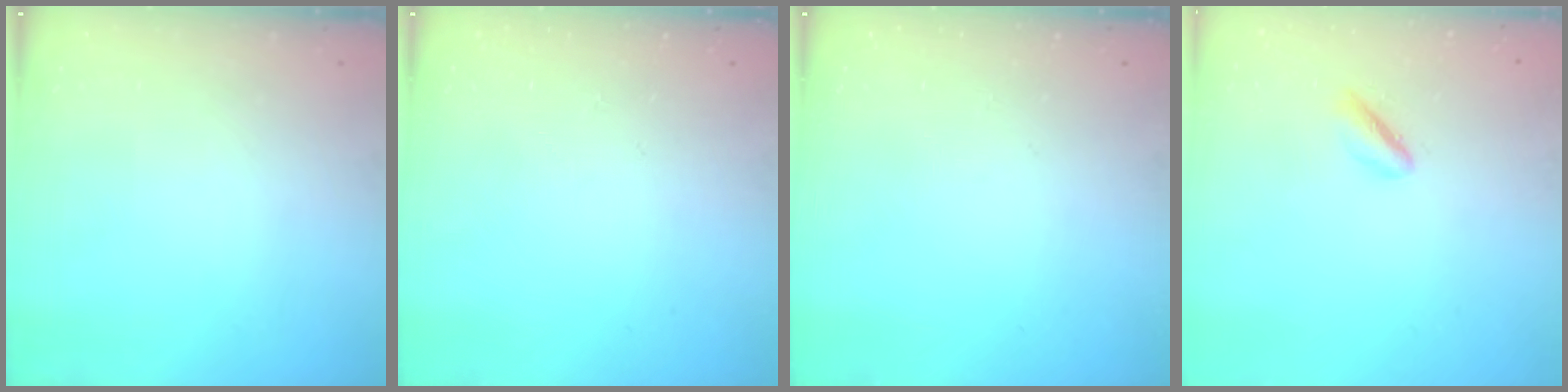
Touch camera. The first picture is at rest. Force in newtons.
{"total": 0.0}
{"total": 0.0}
{"total": 1.8, "press": 1.8, "slide": 0.4}